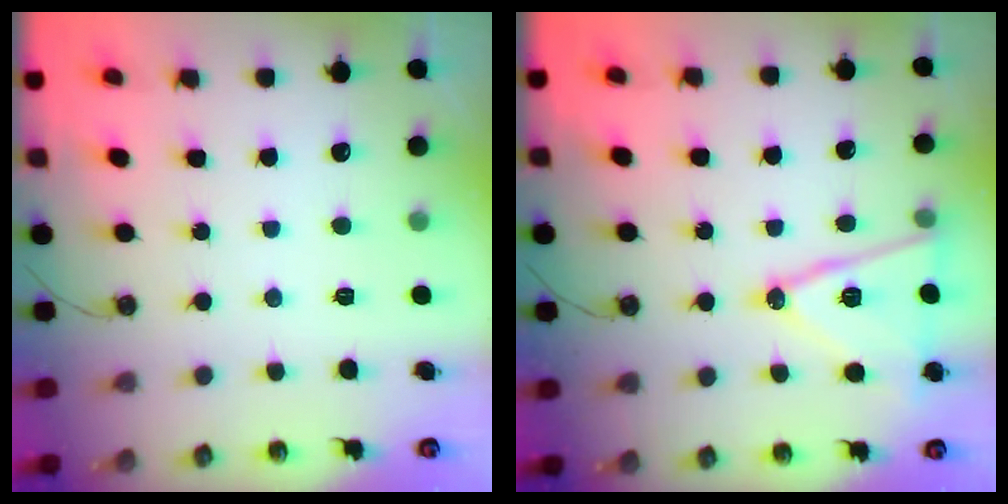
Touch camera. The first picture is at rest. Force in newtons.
{"total": 14.6, "press": 14.2, "slide": 3.4}